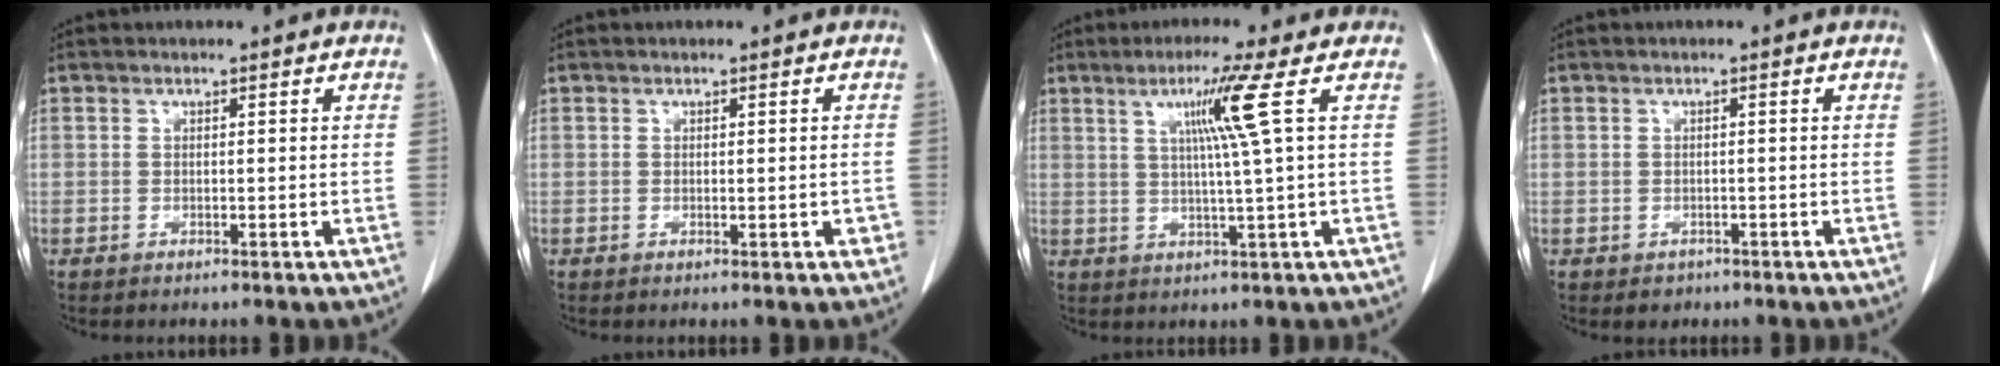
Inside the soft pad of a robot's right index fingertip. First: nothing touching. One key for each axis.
{"total": 1.4, "fx": -0.5, "fy": 0.5, "fz": 1.3, "tx": -0.012, "ty": 0.001, "tz": -0.004}
{"total": 6.8, "fx": 2.3, "fy": -2.2, "fz": 6.0, "tx": -0.112, "ty": -0.004, "tz": 0.046}
{"total": 1.7, "fx": -0.9, "fy": 1.5, "fz": 0.2, "tx": 0.000, "ty": 0.004, "tz": -0.010}